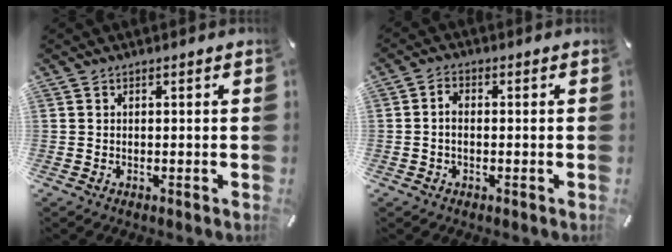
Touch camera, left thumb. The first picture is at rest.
{"total": 2.6, "force": [-0.4, 1.6, 2.0], "torque": [-0.039, 0.007, -0.008]}